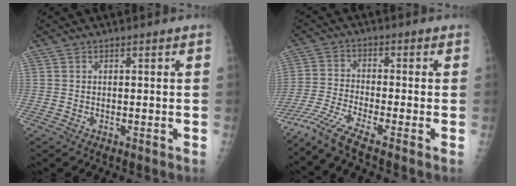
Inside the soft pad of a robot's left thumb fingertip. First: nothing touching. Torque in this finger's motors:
{"motor_torque": [-0.48, 0.84, 0.91, 0.82, 0.16]}